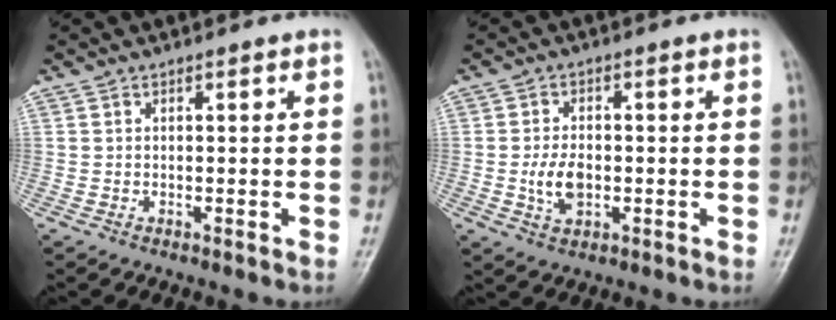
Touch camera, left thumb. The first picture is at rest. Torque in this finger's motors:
{"motor_torque": [-0.12, 0.26, 0.07, 0.04, 0.01]}